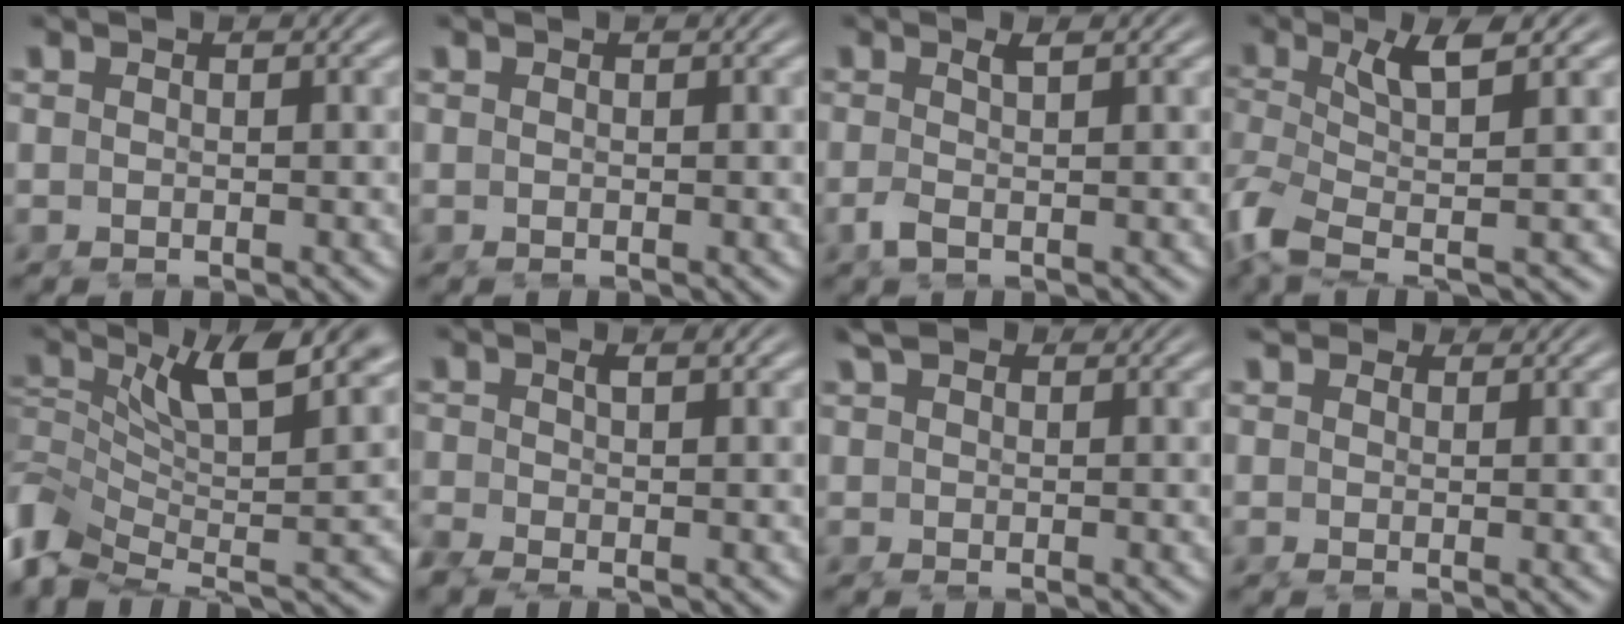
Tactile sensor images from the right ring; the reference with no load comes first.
{"total": 0.0}
{"total": 1.2, "force": [-0.7, -0.6, 0.8], "torque": [-0.021, -0.005, -0.010]}
{"total": 4.5, "force": [-0.7, 1.9, 4.0], "torque": [-0.108, -0.020, -0.007]}
{"total": 6.8, "force": [-0.1, 3.8, 5.7], "torque": [-0.130, -0.036, 0.008]}
{"total": 2.2, "force": [-1.1, 1.3, 1.4], "torque": [-0.036, -0.012, -0.018]}
{"total": 1.2, "force": [0.9, 0.5, 0.6], "torque": [-0.018, -0.001, 0.018]}
{"total": 1.1, "force": [1.0, 0.4, 0.2], "torque": [-0.005, -0.001, 0.017]}